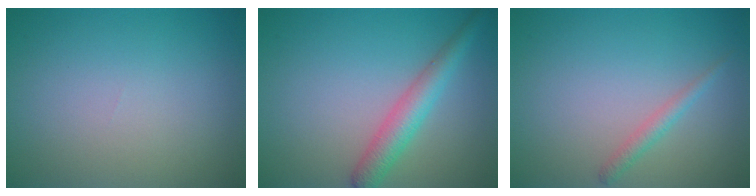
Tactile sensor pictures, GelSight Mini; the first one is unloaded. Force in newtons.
{"total": 3.5, "press": 3.5, "slide": 0.1}
{"total": 1.4, "press": 1.4, "slide": 0.1}